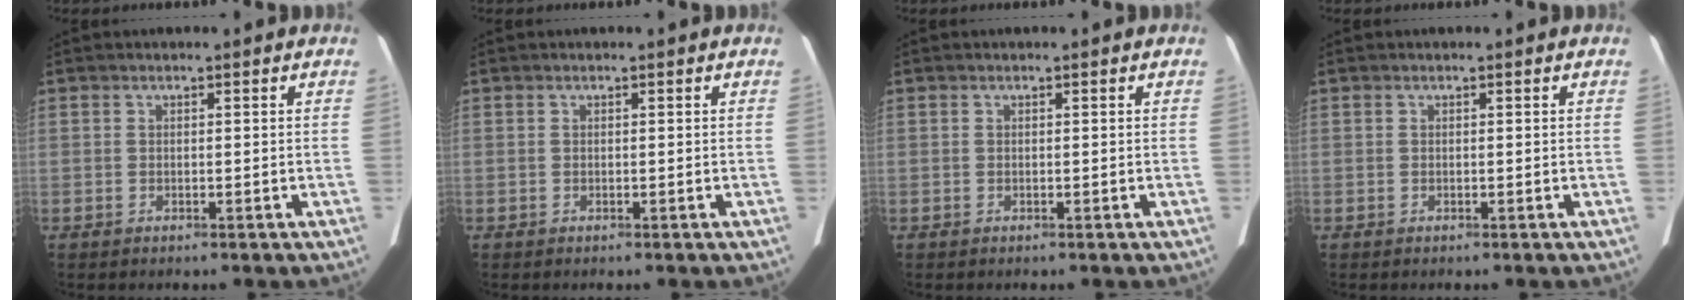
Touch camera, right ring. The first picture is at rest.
{"total": 0.0}
{"total": 0.0}
{"total": 0.0}